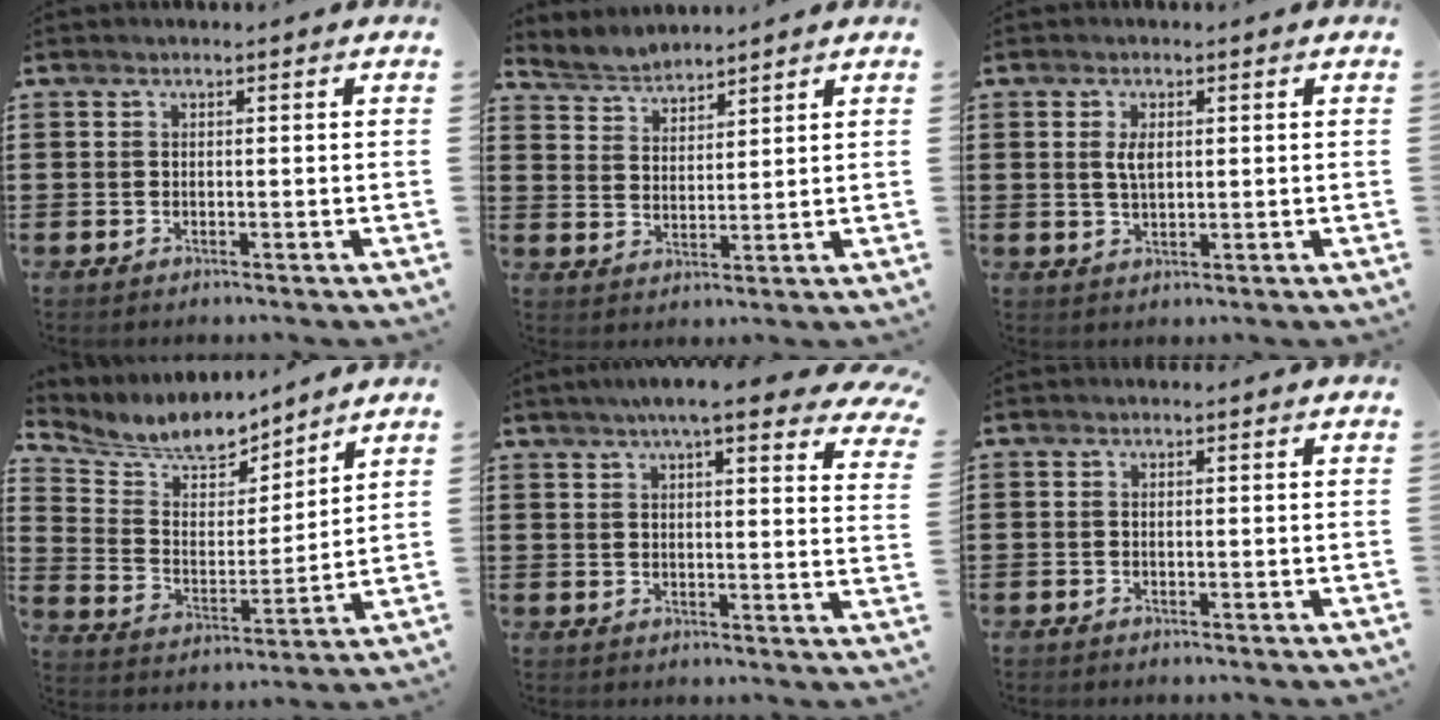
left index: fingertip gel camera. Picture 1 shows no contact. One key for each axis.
{"total": 3.3, "fx": 3.3, "fy": 0.4, "fz": -0.4, "tx": -0.008, "ty": -0.012, "tz": 0.060}
{"total": 2.9, "fx": 0.7, "fy": 1.2, "fz": 2.5, "tx": -0.055, "ty": 0.006, "tz": 0.011}
{"total": 7.9, "fx": 7.2, "fy": 2.4, "fz": 1.9, "tx": -0.070, "ty": -0.049, "tz": 0.126}
{"total": 7.3, "fx": 6.1, "fy": 0.4, "fz": 4.0, "tx": -0.081, "ty": -0.015, "tz": 0.105}
{"total": 0.0}